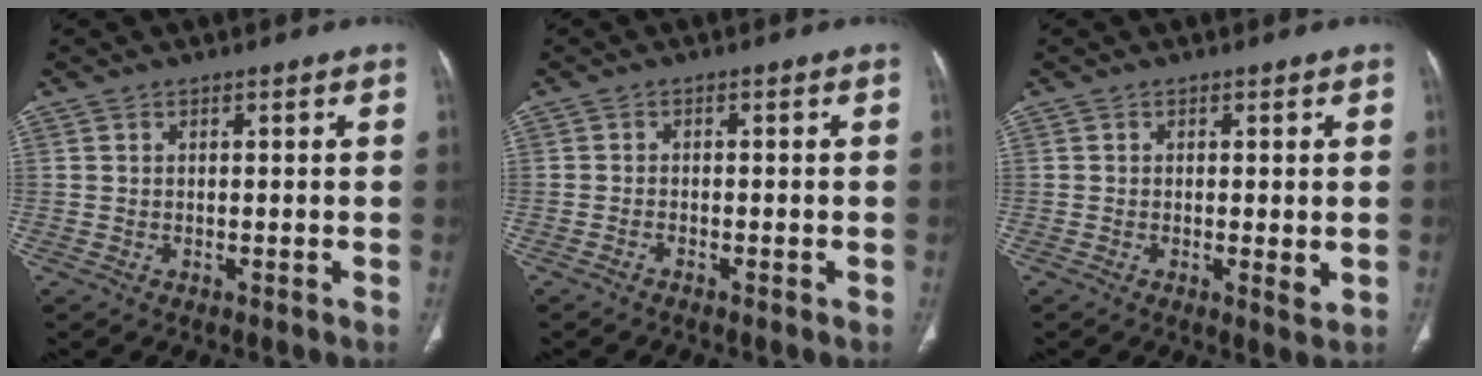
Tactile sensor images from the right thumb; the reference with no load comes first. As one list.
[{"total": 0.8, "force": [-0.7, 0.2, 0.3], "torque": [-0.008, 0.004, -0.013]}, {"total": 2.5, "force": [-0.3, 0.8, 2.4], "torque": [-0.039, -0.009, -0.004]}]